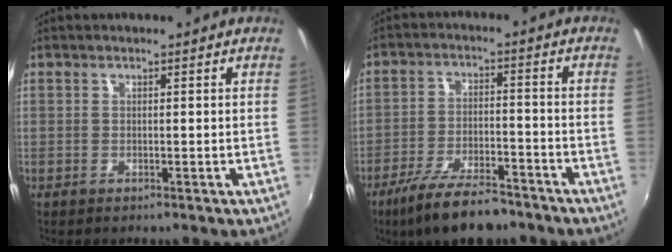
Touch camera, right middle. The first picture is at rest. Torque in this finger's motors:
{"motor_torque": [1.15, -0.98, 0.70, 0.21]}